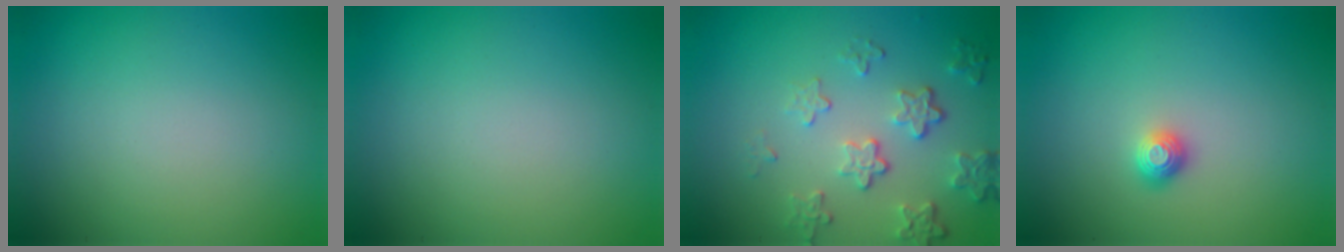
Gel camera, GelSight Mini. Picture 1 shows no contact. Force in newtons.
{"total": 0.0}
{"total": 4.1, "press": 3.2, "slide": 2.6}
{"total": 1.2, "press": 1.0, "slide": 0.5}